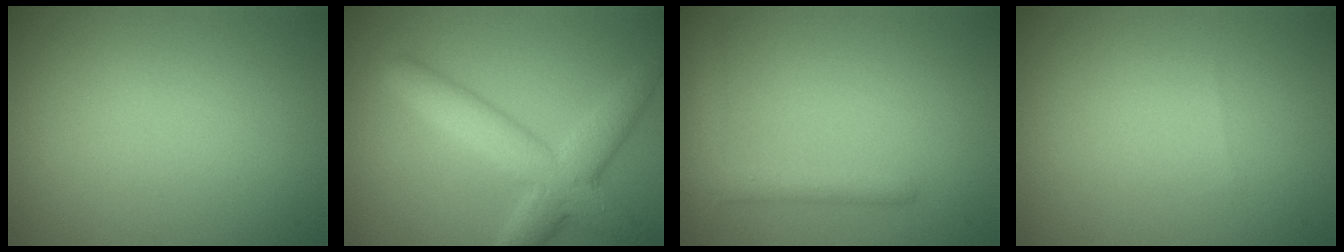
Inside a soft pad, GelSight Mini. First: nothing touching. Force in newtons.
{"total": 5.7, "press": 5.7, "slide": 0.1}
{"total": 2.4, "press": 2.4, "slide": 0.2}
{"total": 0.0}